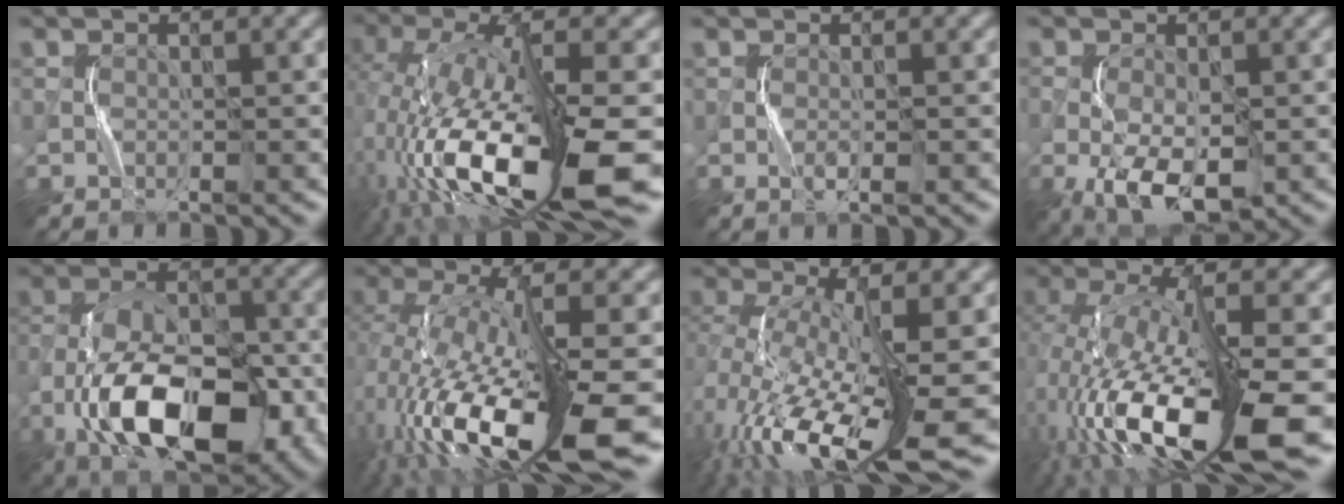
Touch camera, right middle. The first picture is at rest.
{"total": 14.3, "force": [-6.1, 4.6, 12.1], "torque": [-0.249, -0.016, -0.100]}
{"total": 0.7, "force": [-0.2, 0.0, 0.6], "torque": [-0.017, 0.002, -0.004]}
{"total": 6.5, "force": [-2.5, 3.4, 5.0], "torque": [-0.117, -0.016, -0.038]}
{"total": 12.5, "force": [-5.6, 6.5, 9.0], "torque": [-0.160, -0.004, -0.095]}
{"total": 13.6, "force": [-5.5, 3.9, 11.7], "torque": [-0.239, -0.008, -0.088]}
{"total": 12.7, "force": [-4.0, 3.9, 11.4], "torque": [-0.223, -0.007, -0.061]}
{"total": 14.3, "force": [-6.2, 4.3, 12.1], "torque": [-0.249, -0.008, -0.101]}